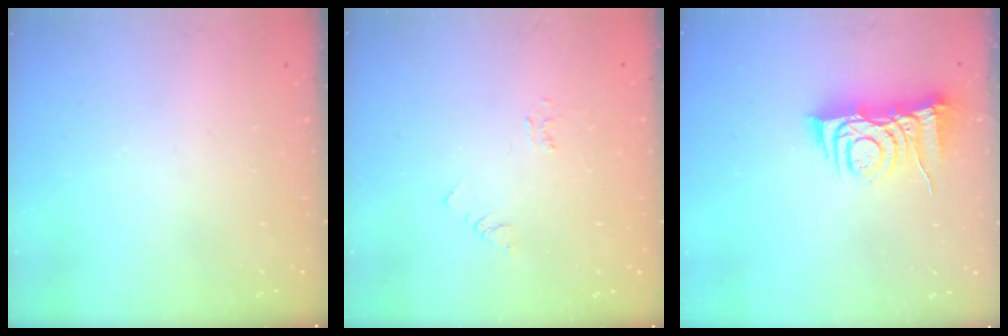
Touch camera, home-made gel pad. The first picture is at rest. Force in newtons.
{"total": 3.9, "press": 3.9, "slide": 0.5}
{"total": 8.2, "press": 8.1, "slide": 1.1}